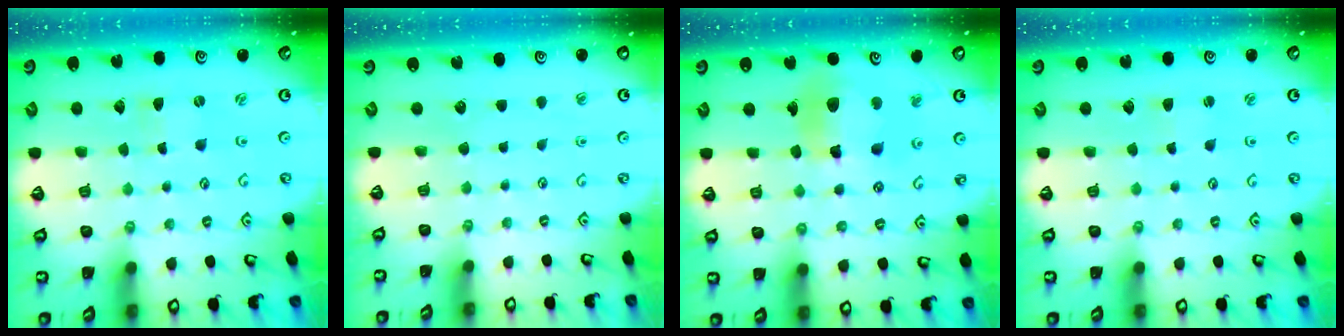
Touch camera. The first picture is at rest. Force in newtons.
{"total": 0.0}
{"total": 12.5, "press": 12.4, "slide": 1.7}
{"total": 1.6, "press": 1.6, "slide": 0.3}